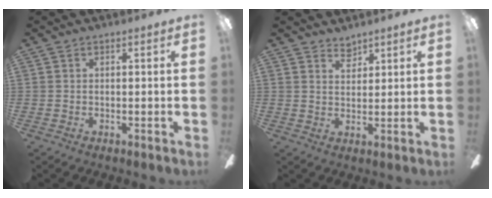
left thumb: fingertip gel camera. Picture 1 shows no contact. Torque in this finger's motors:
{"motor_torque": [0.09, -0.24, -0.44, 0.19, -0.03]}